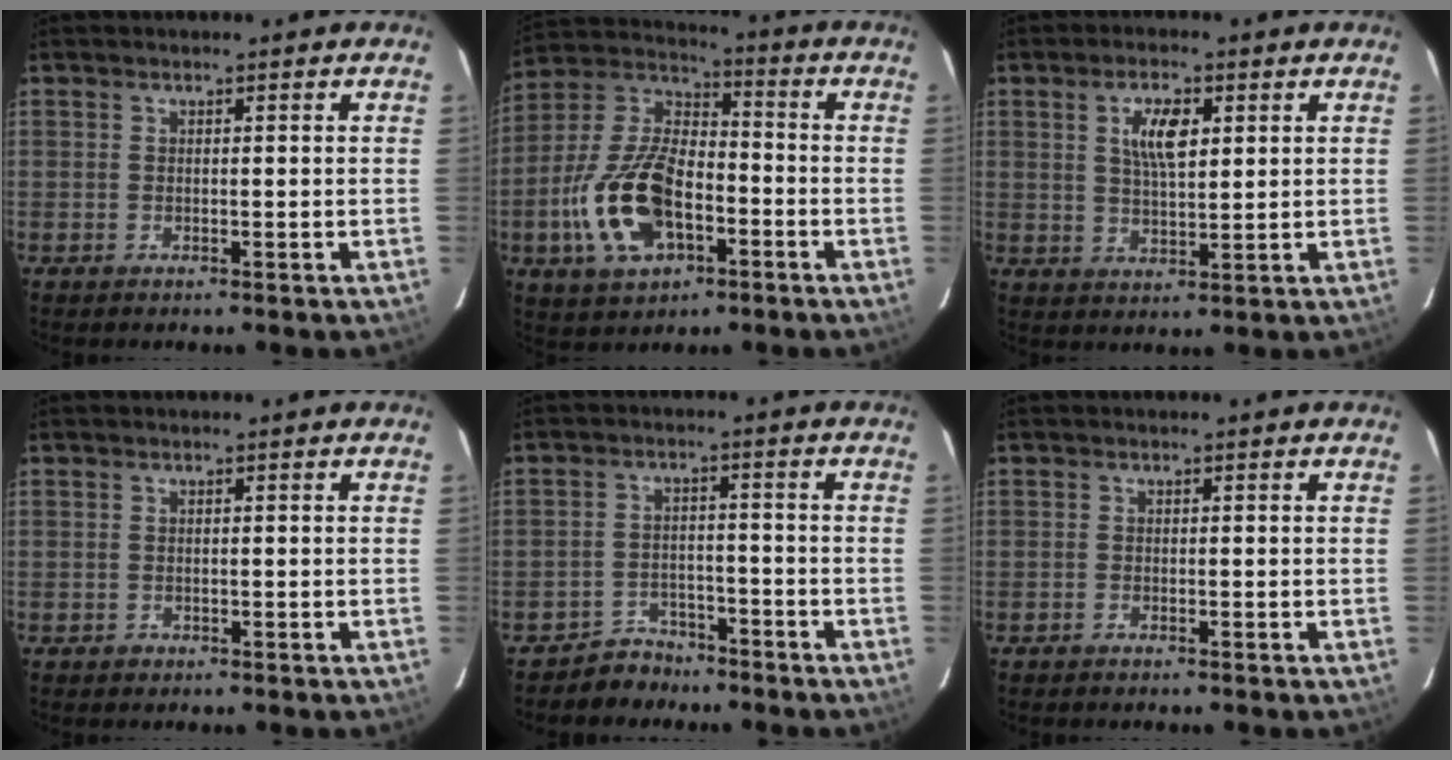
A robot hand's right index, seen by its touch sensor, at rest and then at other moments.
{"total": 17.8, "force": [-6.1, 9.5, 13.7], "torque": [-0.296, 0.005, -0.107]}
{"total": 6.5, "force": [2.2, 2.7, 5.5], "torque": [-0.097, 0.005, 0.042]}
{"total": 1.0, "force": [-0.5, 0.9, 0.1], "torque": [0.001, 0.002, -0.005]}
{"total": 5.1, "force": [-4.1, 3.1, -0.1], "torque": [-0.012, 0.023, -0.065]}
{"total": 0.6, "force": [-0.6, 0.2, 0.1], "torque": [-0.003, 0.002, -0.011]}